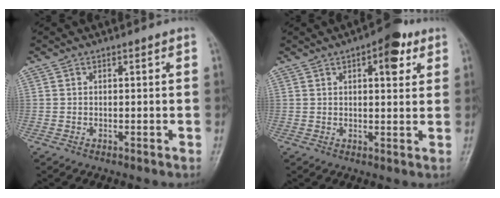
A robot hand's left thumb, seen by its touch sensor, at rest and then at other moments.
{"total": 7.4, "force": [3.5, 3.2, 5.7], "torque": [-0.054, -0.008, 0.040]}